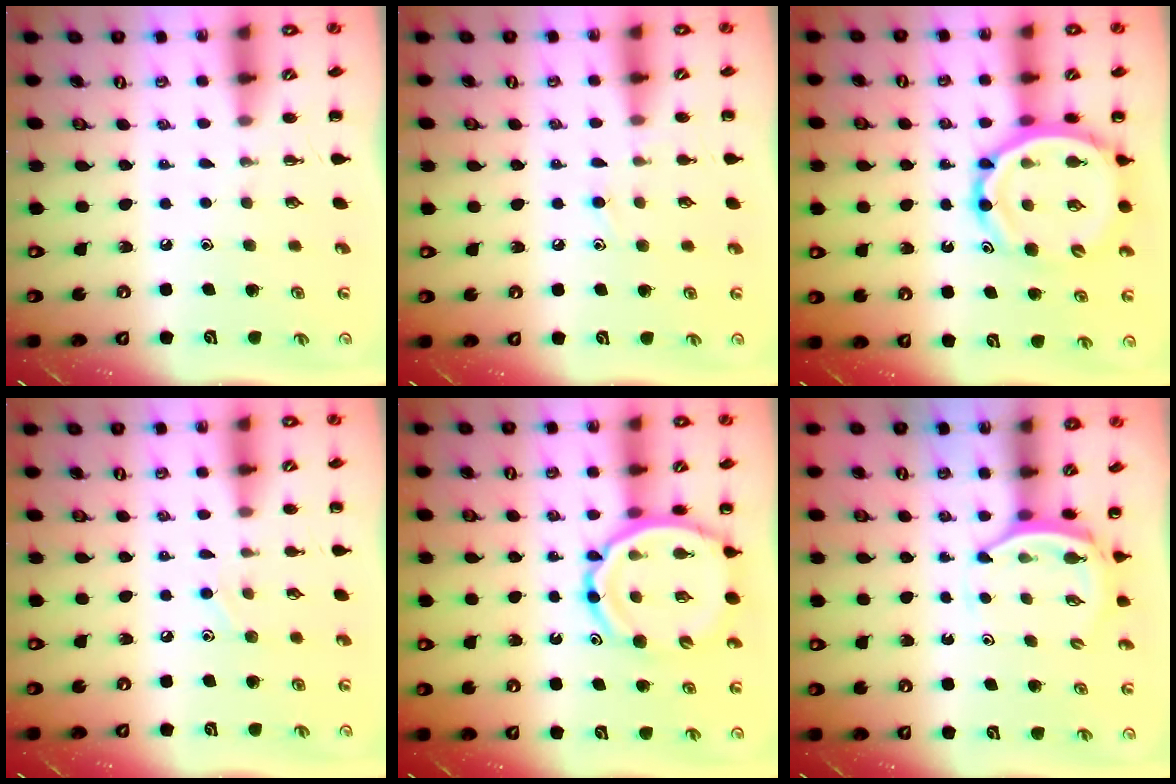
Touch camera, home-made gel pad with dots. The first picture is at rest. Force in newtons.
{"total": 8.4, "press": 8.0, "slide": 2.3}
{"total": 14.7, "press": 14.1, "slide": 4.2}
{"total": 5.1, "press": 4.8, "slide": 1.6}
{"total": 13.7, "press": 13.2, "slide": 3.6}
{"total": 4.3, "press": 4.3, "slide": 0.2}